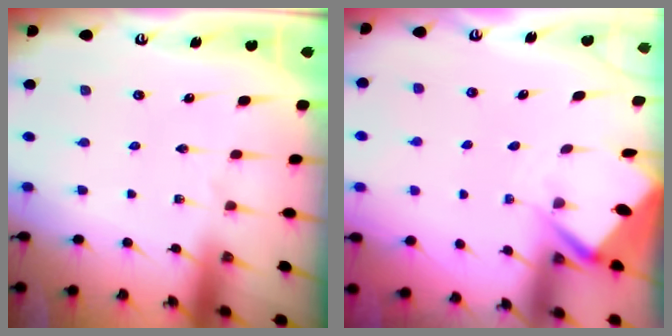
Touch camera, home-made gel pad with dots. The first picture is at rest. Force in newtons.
{"total": 3.5, "press": 3.5, "slide": 0.3}